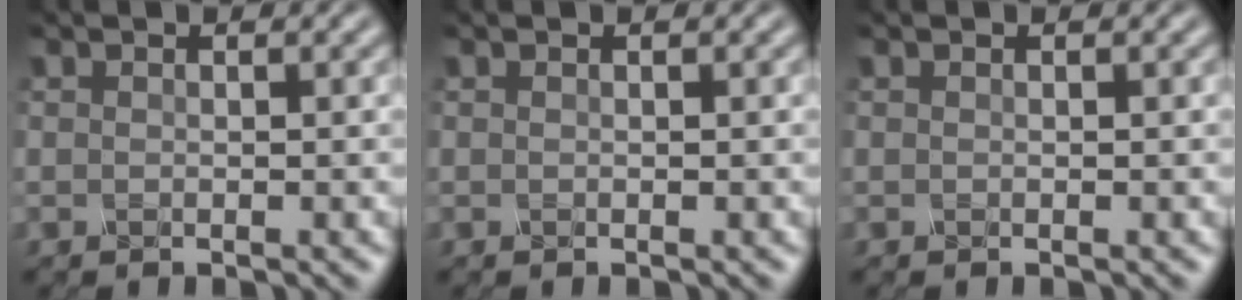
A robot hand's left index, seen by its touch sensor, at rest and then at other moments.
{"total": 0.0}
{"total": 0.0}